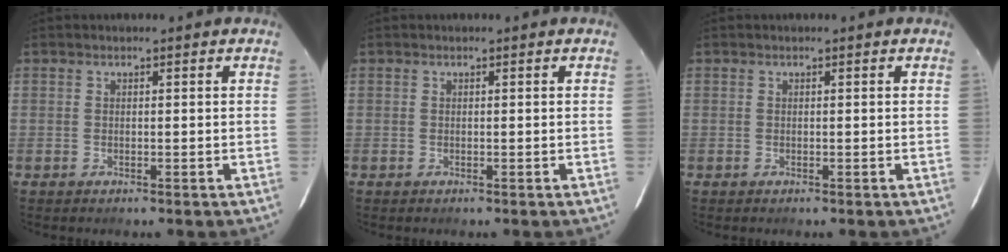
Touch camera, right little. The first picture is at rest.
{"total": 0.0}
{"total": 0.0}